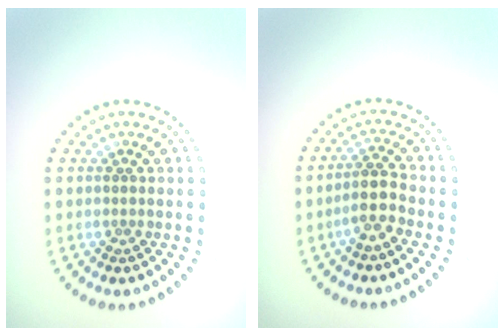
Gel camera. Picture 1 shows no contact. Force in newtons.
{"total": 2.7, "press": 2.2, "slide": 1.5}